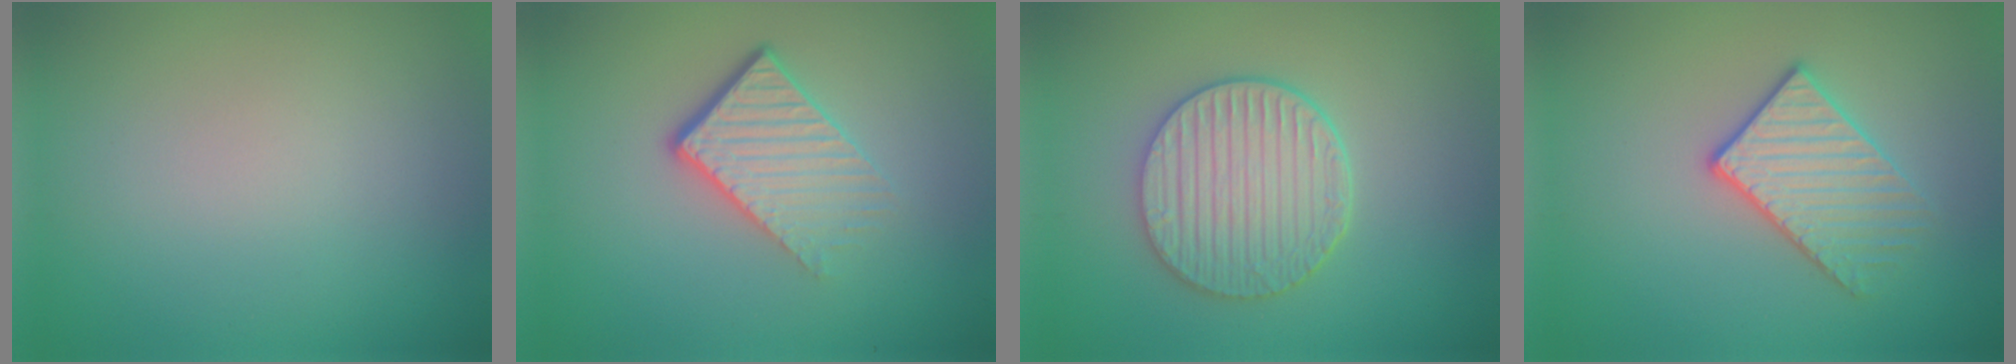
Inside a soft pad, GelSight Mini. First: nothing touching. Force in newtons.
{"total": 4.4, "press": 2.8, "slide": 3.4}
{"total": 5.2, "press": 4.3, "slide": 2.9}
{"total": 3.0, "press": 2.9, "slide": 0.8}